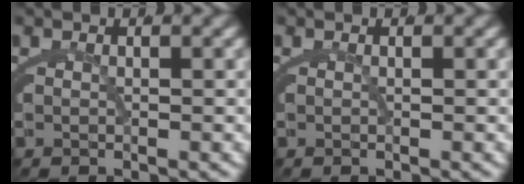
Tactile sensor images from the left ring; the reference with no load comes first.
{"total": 0.0}